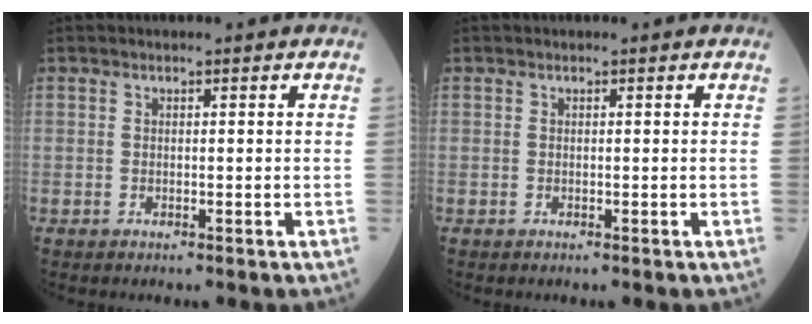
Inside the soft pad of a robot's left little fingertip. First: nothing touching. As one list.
[{"total": 0.0}]